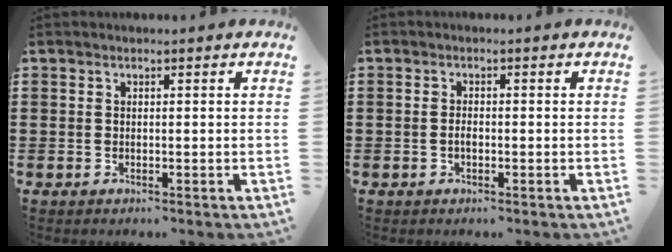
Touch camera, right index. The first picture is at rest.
{"total": 1.1, "force": [-0.4, 0.5, 1.0], "torque": [-0.020, 0.000, -0.008]}